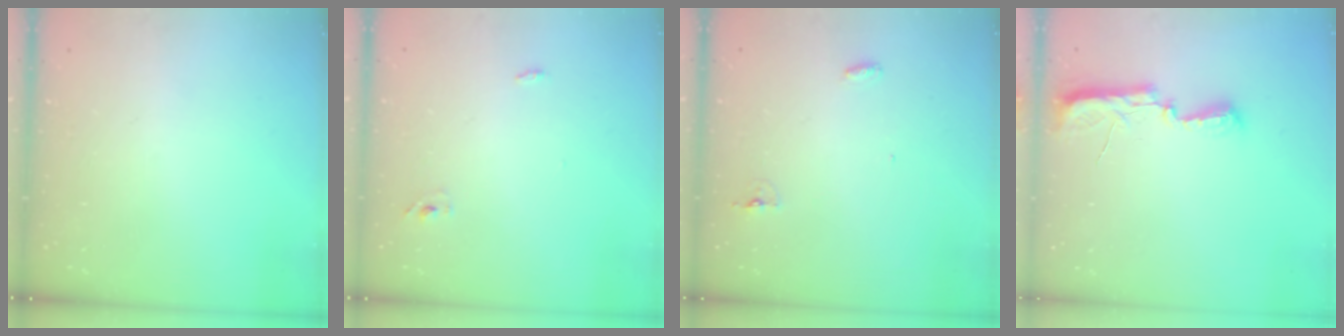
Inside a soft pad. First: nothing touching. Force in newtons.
{"total": 2.9, "press": 2.7, "slide": 1.0}
{"total": 7.4, "press": 4.4, "slide": 6.0}
{"total": 7.4, "press": 7.4, "slide": 0.7}